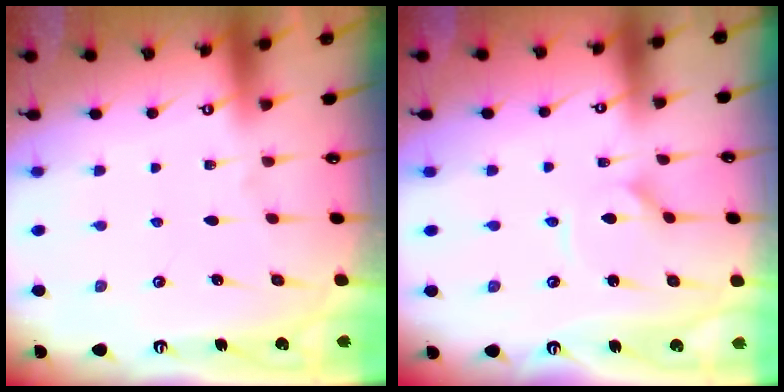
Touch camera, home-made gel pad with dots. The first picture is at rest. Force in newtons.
{"total": 2.0, "press": 2.0, "slide": 0.4}